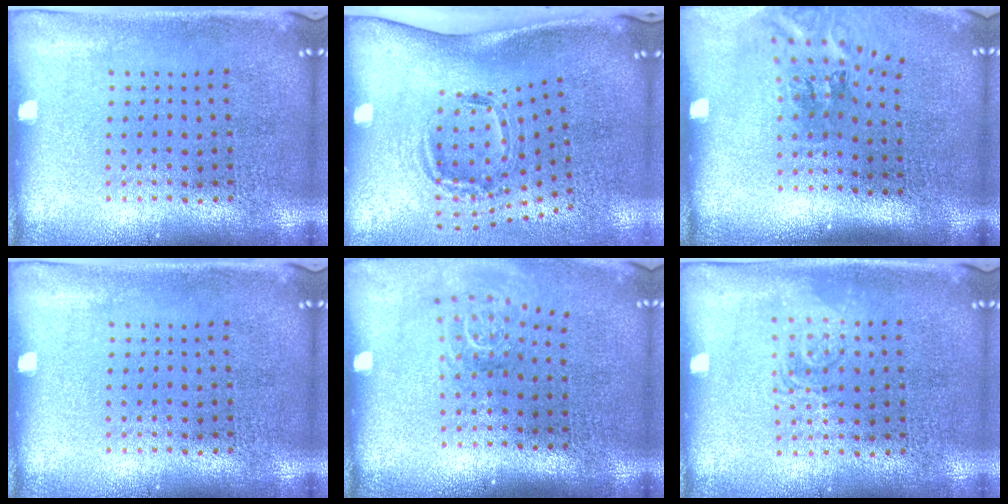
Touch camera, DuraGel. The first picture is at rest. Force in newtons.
{"total": 1.9, "press": 1.2, "slide": 1.4}
{"total": 2.2, "press": 1.3, "slide": 1.8}
{"total": 0.0}
{"total": 1.7, "press": 1.2, "slide": 1.2}
{"total": 1.2, "press": 1.2, "slide": 0.2}